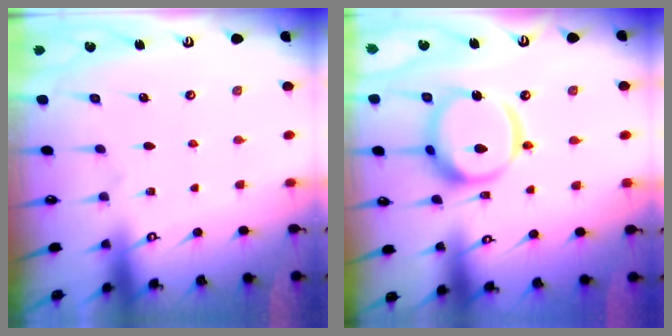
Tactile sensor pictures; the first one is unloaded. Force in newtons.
{"total": 18.4, "press": 18.2, "slide": 2.0}